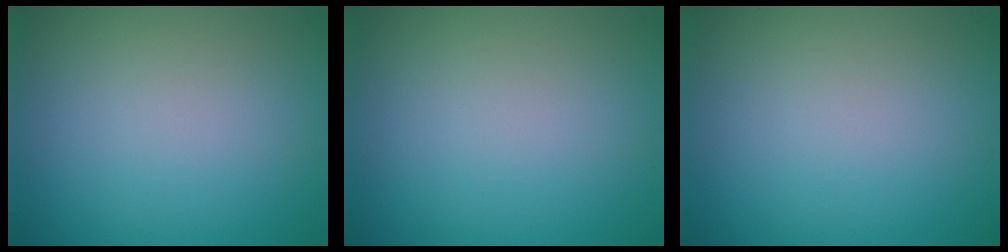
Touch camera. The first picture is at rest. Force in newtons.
{"total": 0.0}
{"total": 0.0}